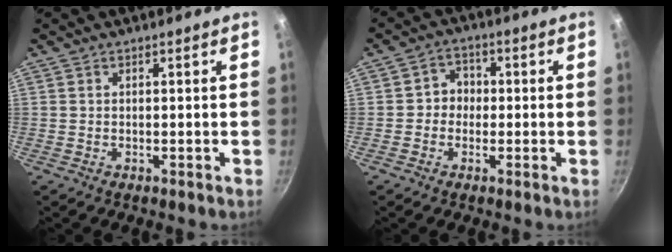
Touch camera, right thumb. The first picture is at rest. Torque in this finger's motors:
{"motor_torque": [-0.54, 0.00, -0.17, 0.06, 0.02]}